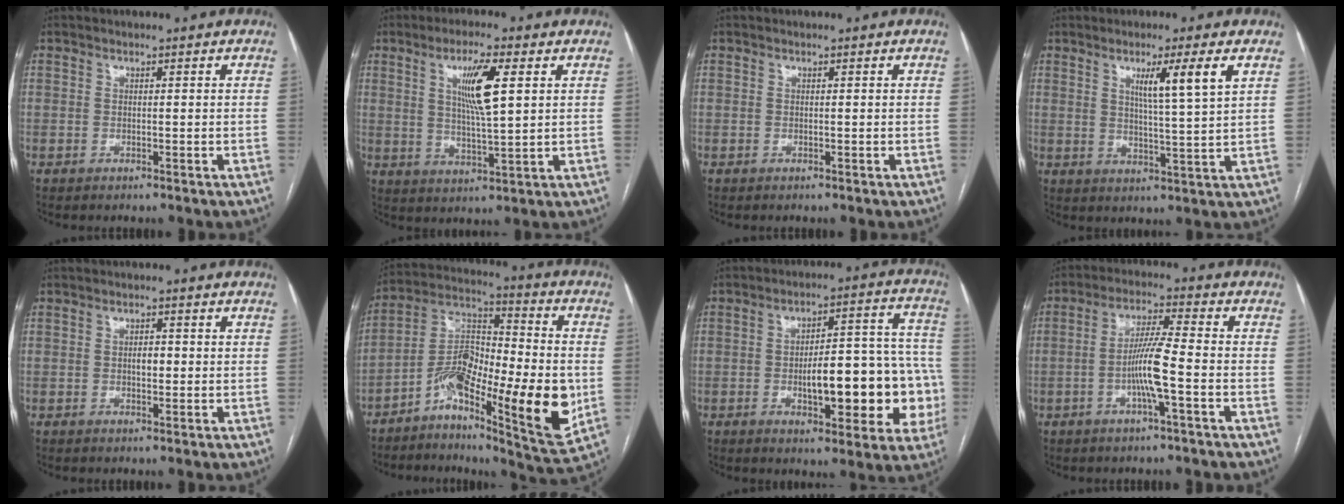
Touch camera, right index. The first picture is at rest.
{"total": 8.4, "force": [2.8, 0.7, 7.9], "torque": [-0.144, -0.003, 0.050]}
{"total": 0.0}
{"total": 7.2, "force": [3.2, -1.0, 6.4], "torque": [-0.104, -0.011, 0.053]}
{"total": 1.9, "force": [0.1, 0.9, 1.7], "torque": [-0.029, 0.002, 0.001]}
{"total": 18.2, "force": [-5.4, 4.7, 16.8], "torque": [-0.300, 0.007, -0.093]}
{"total": 17.5, "force": [-3.9, 5.9, 16.0], "torque": [-0.176, 0.042, -0.042]}
{"total": 7.5, "force": [-2.1, -0.1, 7.2], "torque": [-0.144, 0.005, -0.042]}